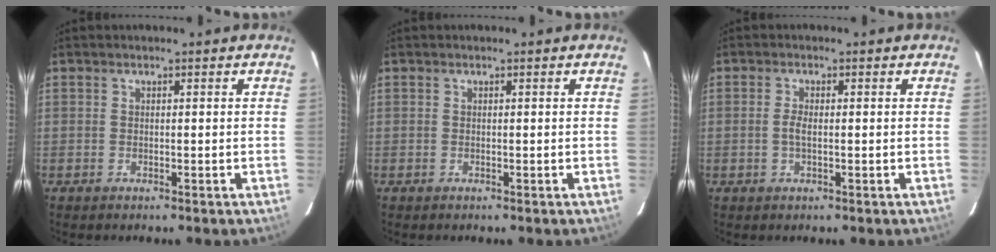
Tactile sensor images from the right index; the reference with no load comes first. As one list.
[{"total": 0.0}, {"total": 1.8, "force": [0.0, 0.4, 1.8], "torque": [-0.036, 0.000, -0.003]}]